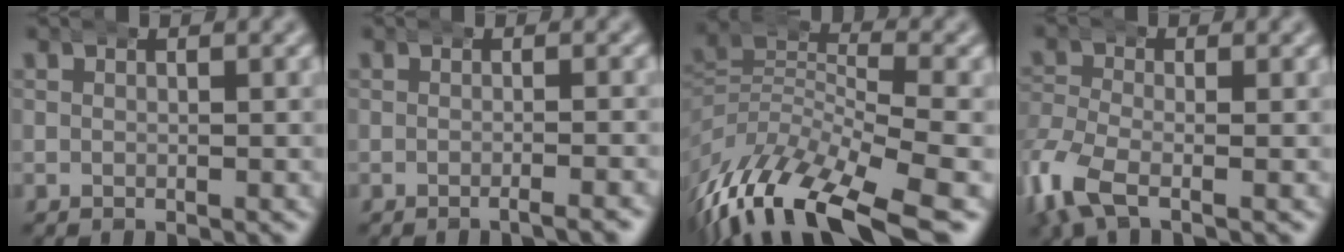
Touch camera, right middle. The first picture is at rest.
{"total": 1.4, "force": [-1.1, -0.2, 0.8], "torque": [-0.010, 0.005, -0.022]}
{"total": 12.0, "force": [-6.2, 5.8, 8.6], "torque": [-0.180, -0.049, -0.077]}
{"total": 4.3, "force": [-2.0, 2.5, 2.8], "torque": [-0.096, -0.022, -0.027]}